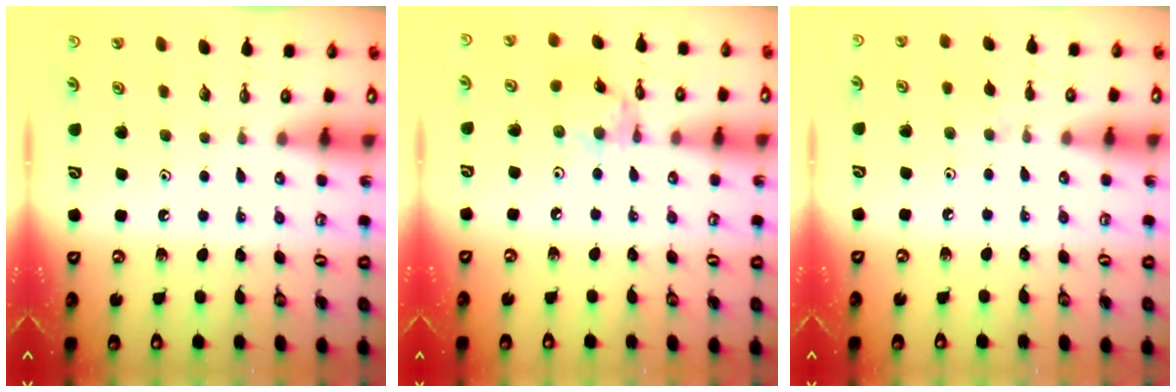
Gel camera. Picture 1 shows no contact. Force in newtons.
{"total": 5.1, "press": 5.1, "slide": 0.2}
{"total": 3.8, "press": 3.7, "slide": 0.8}